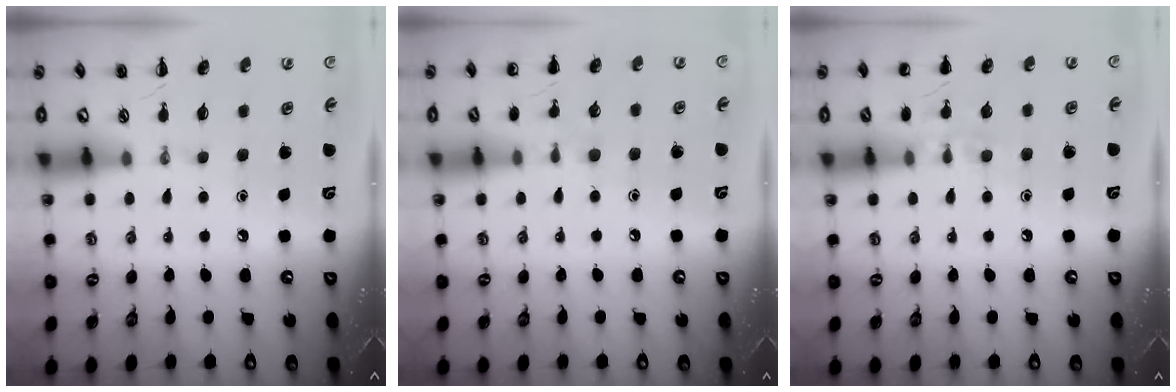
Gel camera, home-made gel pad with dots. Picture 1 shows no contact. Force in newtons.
{"total": 6.7, "press": 6.4, "slide": 1.8}
{"total": 6.9, "press": 6.8, "slide": 1.4}